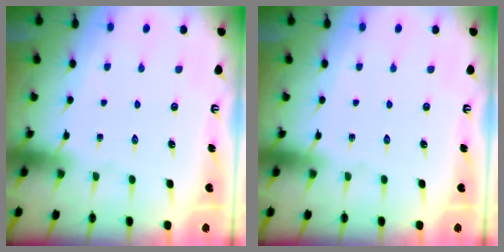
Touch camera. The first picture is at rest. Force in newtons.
{"total": 0.0}